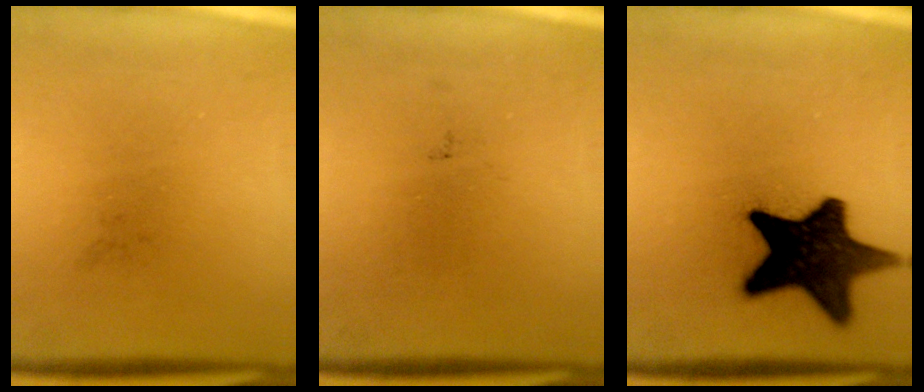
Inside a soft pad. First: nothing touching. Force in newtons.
{"total": 0.0}
{"total": 16.6}